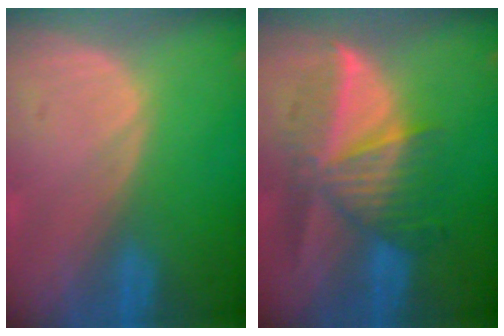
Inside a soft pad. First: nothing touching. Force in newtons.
{"total": 7.7, "press": 7.4, "slide": 2.0}